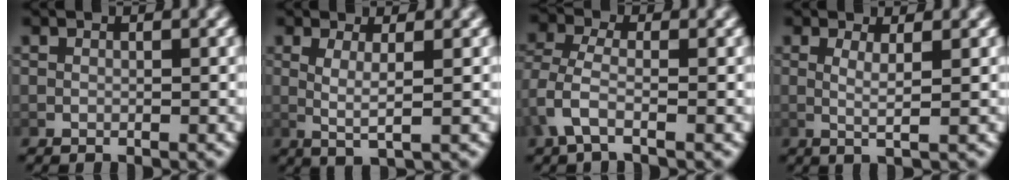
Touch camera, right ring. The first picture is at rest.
{"total": 3.2, "force": [0.6, 0.4, 3.1], "torque": [-0.056, -0.008, 0.020]}
{"total": 2.6, "force": [-0.3, 1.4, 2.2], "torque": [-0.073, -0.015, 0.003]}
{"total": 2.5, "force": [0.6, 0.1, 2.4], "torque": [-0.045, -0.010, 0.015]}